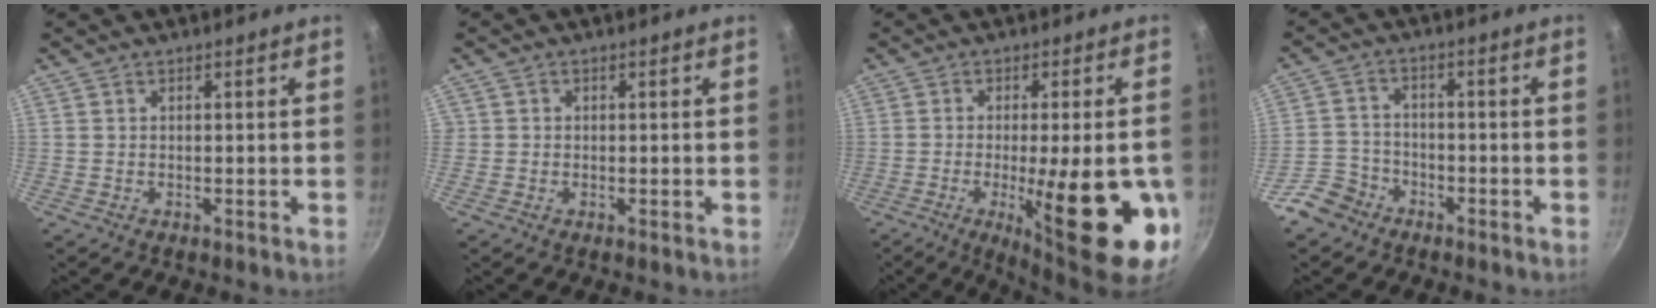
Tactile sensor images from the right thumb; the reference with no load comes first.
{"total": 0.8, "force": [0.0, 0.8, 0.1], "torque": [0.005, 0.002, -0.002]}
{"total": 20.6, "force": [-5.6, 5.4, 19.0], "torque": [-0.245, -0.006, -0.068]}
{"total": 6.1, "force": [-4.3, 4.1, 1.3], "torque": [-0.011, 0.042, -0.086]}